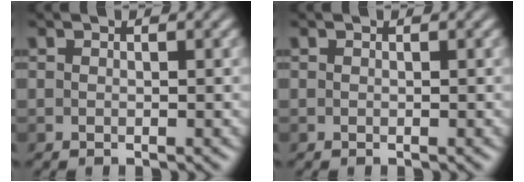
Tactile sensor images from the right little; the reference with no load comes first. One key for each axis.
{"total": 0.0}